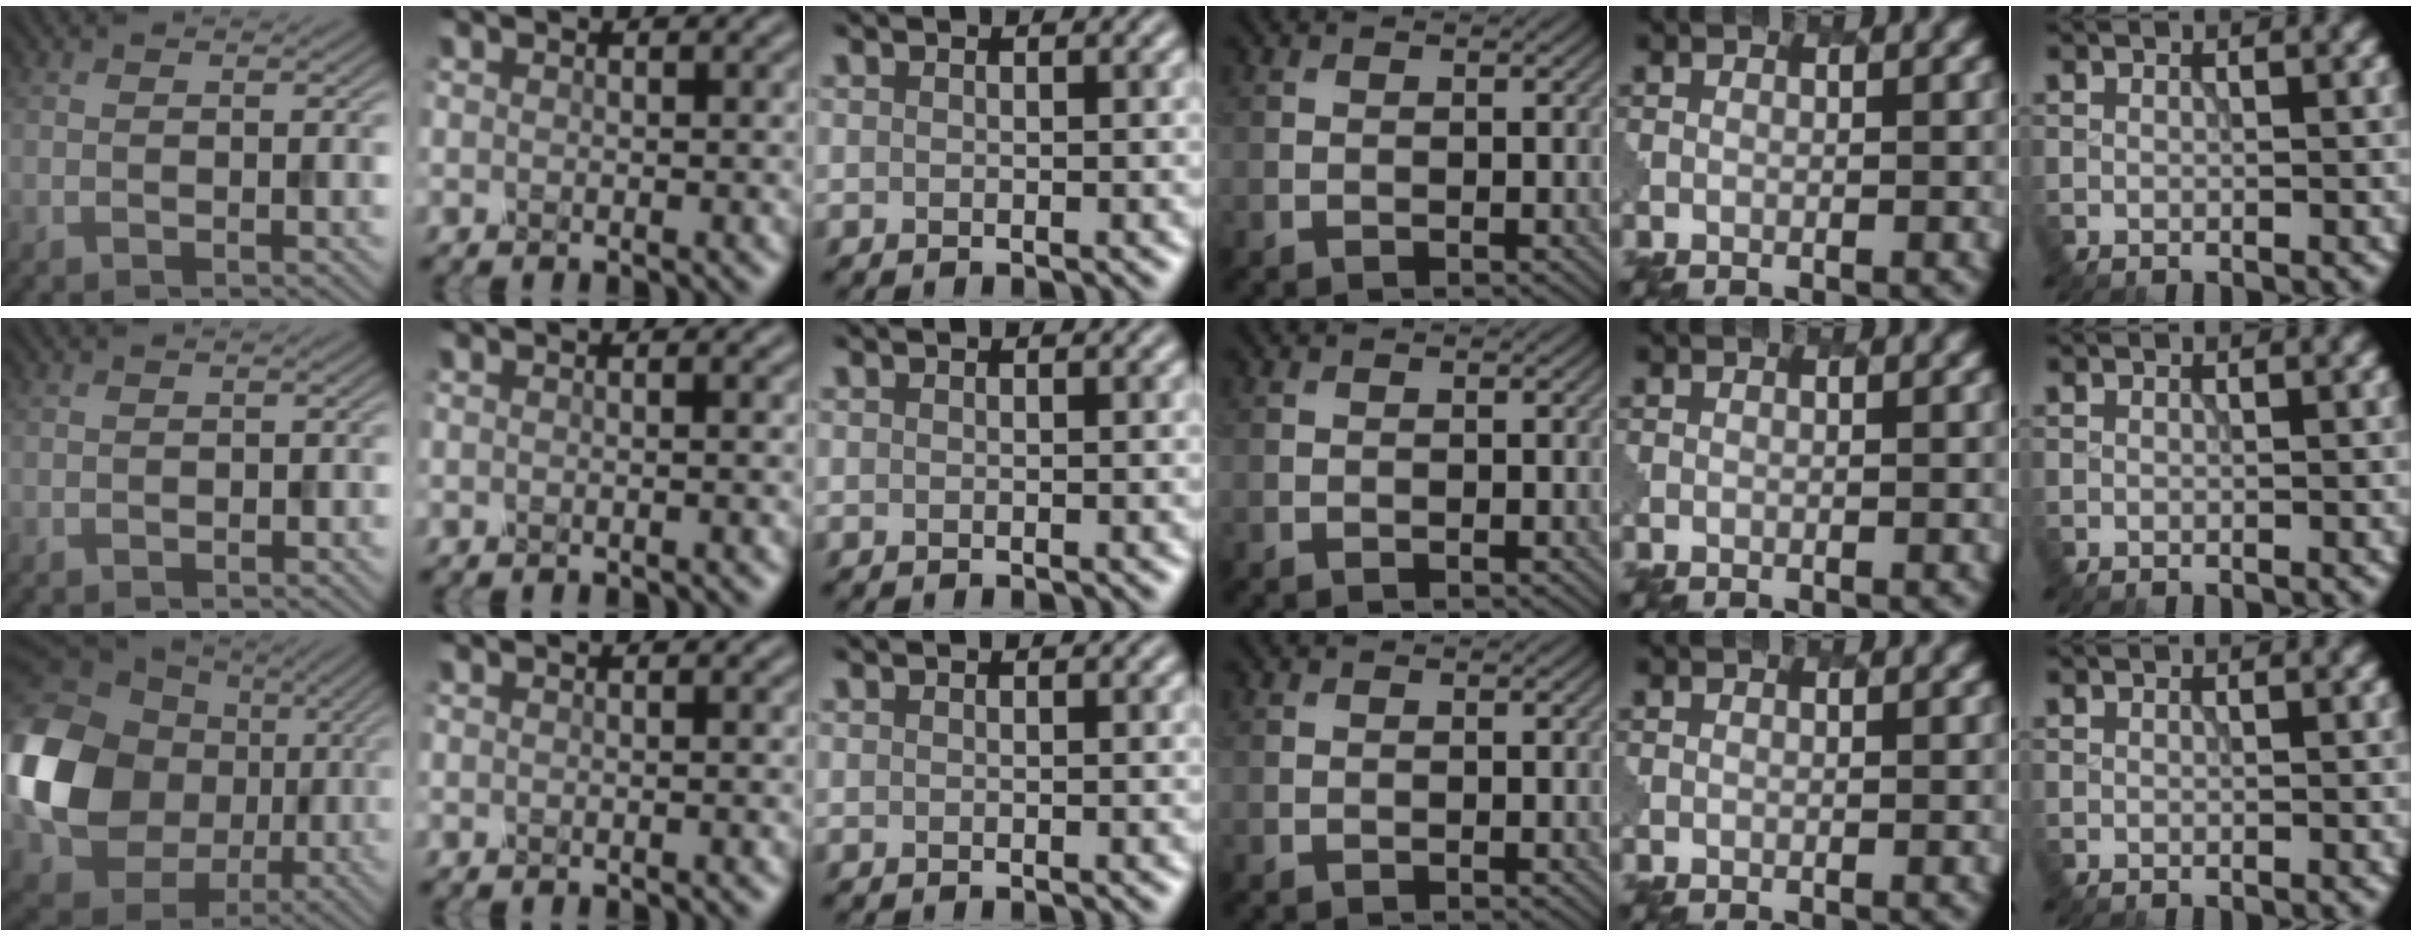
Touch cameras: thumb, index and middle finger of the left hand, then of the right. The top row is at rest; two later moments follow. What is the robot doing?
{"motion": "dispense", "object": "spray bottle"}